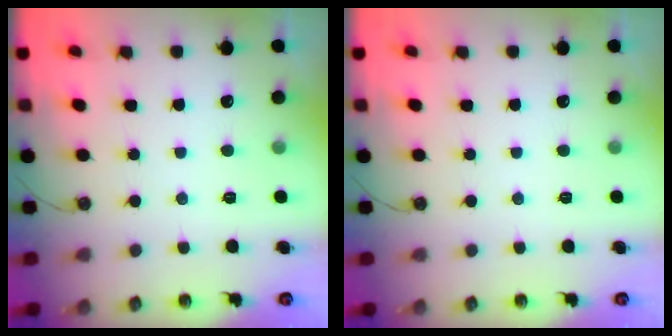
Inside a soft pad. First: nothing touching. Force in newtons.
{"total": 0.0}